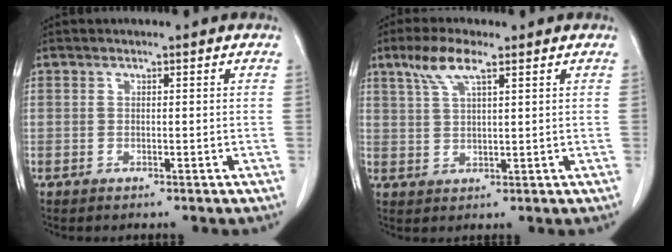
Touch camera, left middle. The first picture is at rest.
{"total": 5.6, "force": [3.4, 1.0, 4.3], "torque": [-0.097, 0.010, 0.069]}